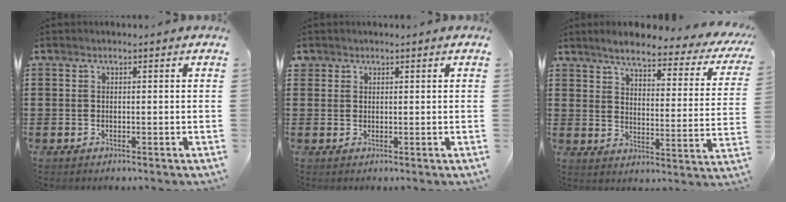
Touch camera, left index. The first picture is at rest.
{"total": 1.2, "force": [0.9, 0.7, 0.1], "torque": [-0.004, 0.004, 0.019]}
{"total": 5.6, "force": [4.8, 0.7, 2.7], "torque": [-0.067, -0.032, 0.076]}